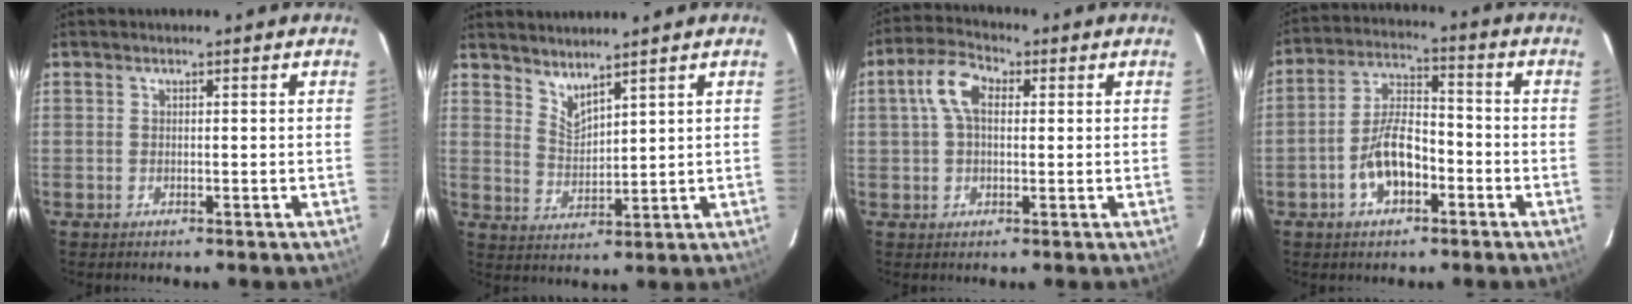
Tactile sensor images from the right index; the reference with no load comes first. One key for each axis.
{"total": 4.6, "fx": 4.1, "fy": 0.8, "fz": 1.8, "tx": -0.031, "ty": -0.006, "tz": 0.077}
{"total": 6.7, "fx": 1.3, "fy": 4.0, "fz": 5.2, "tx": -0.103, "ty": 0.024, "tz": 0.023}
{"total": 9.1, "fx": -3.9, "fy": 4.4, "fz": 7.0, "tx": -0.139, "ty": 0.016, "tz": -0.063}